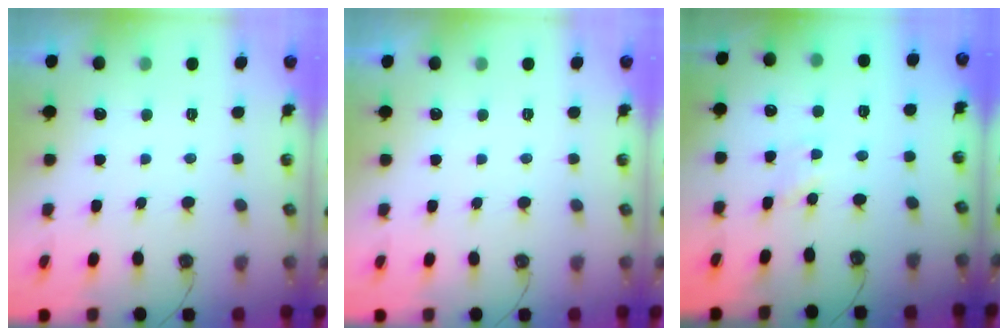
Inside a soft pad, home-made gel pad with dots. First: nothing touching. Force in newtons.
{"total": 0.0}
{"total": 2.0, "press": 2.0, "slide": 0.2}